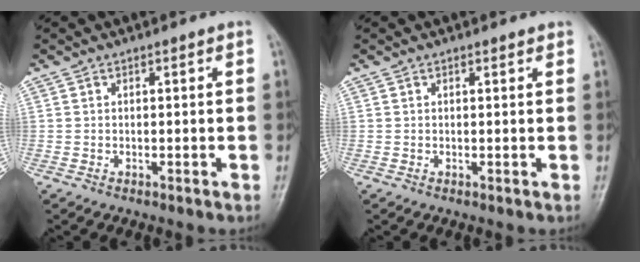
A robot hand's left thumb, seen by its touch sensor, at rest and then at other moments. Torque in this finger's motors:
{"motor_torque": [0.00, 0.02, 0.08, 0.03, 0.00]}